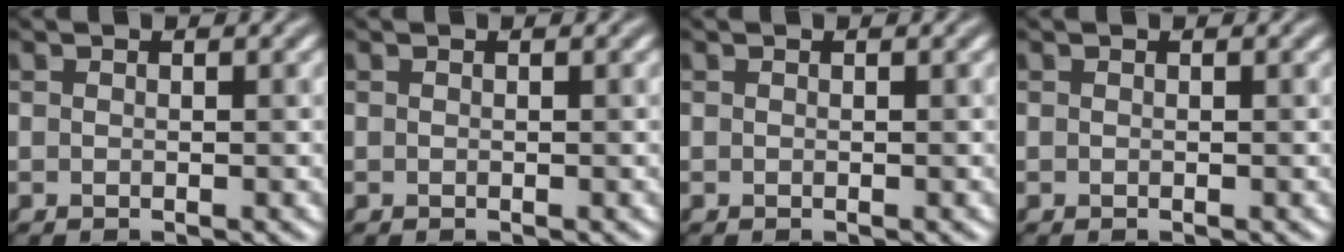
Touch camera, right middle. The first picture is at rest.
{"total": 0.0}
{"total": 0.0}
{"total": 0.0}